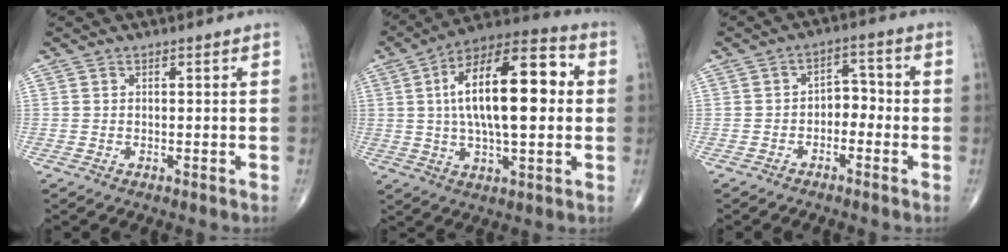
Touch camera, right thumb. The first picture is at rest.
{"total": 20.6, "force": [2.5, 8.3, 18.7], "torque": [-0.300, 0.024, 0.034]}
{"total": 4.5, "force": [-1.7, 3.0, 2.8], "torque": [-0.023, 0.030, -0.037]}